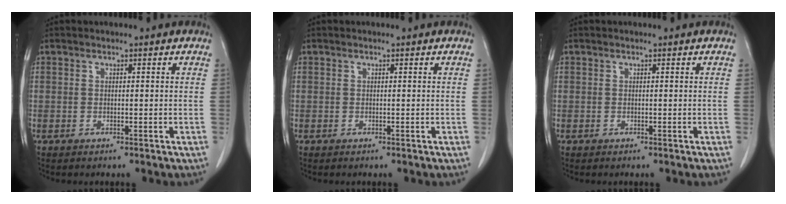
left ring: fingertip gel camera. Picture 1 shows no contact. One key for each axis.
{"total": 0.0}
{"total": 0.0}